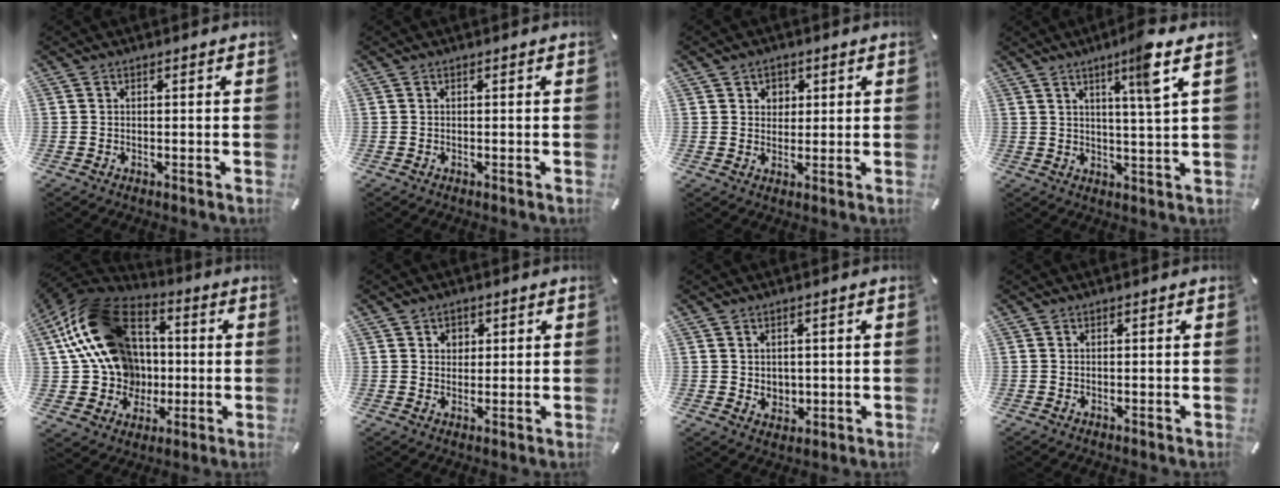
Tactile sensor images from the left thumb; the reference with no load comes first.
{"total": 0.0}
{"total": 3.3, "force": [1.1, 3.0, 0.5], "torque": [0.007, -0.002, 0.013]}
{"total": 8.5, "force": [4.6, -0.3, 7.1], "torque": [-0.117, -0.019, 0.068]}
{"total": 21.3, "force": [4.1, 17.4, 11.5], "torque": [-0.233, -0.008, 0.086]}
{"total": 2.6, "force": [1.0, 2.4, 0.6], "torque": [0.000, -0.001, 0.013]}
{"total": 3.3, "force": [0.8, 3.0, 0.8], "torque": [-0.004, -0.002, 0.013]}
{"total": 0.0}